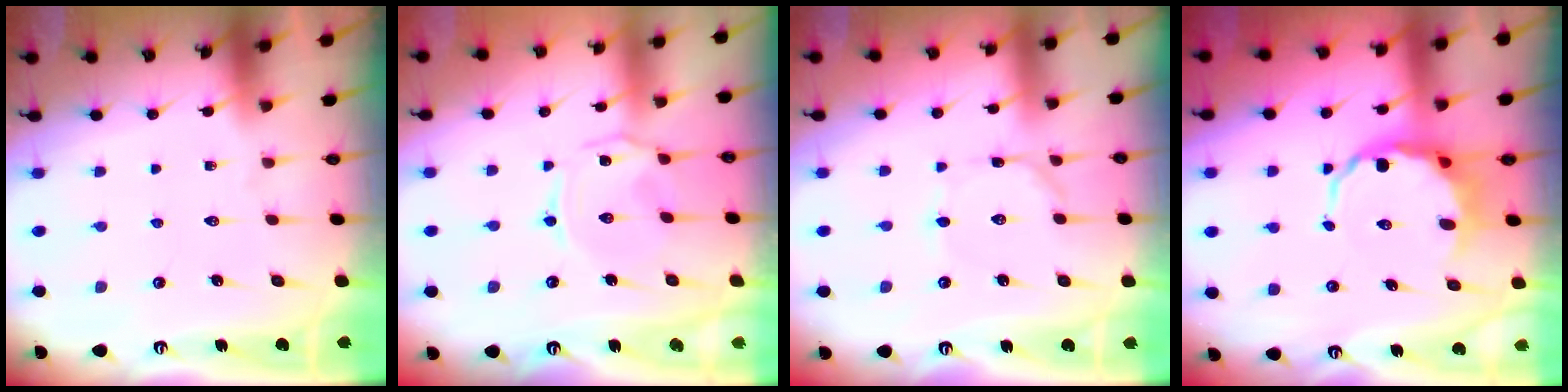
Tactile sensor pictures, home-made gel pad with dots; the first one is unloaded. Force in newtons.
{"total": 1.5, "press": 1.4, "slide": 0.5}
{"total": 1.6, "press": 1.6, "slide": 0.1}
{"total": 6.9, "press": 6.5, "slide": 2.1}